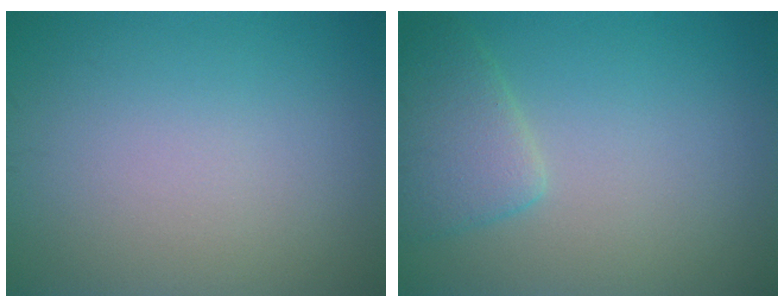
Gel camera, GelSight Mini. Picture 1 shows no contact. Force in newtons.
{"total": 3.2, "press": 3.2, "slide": 0.3}